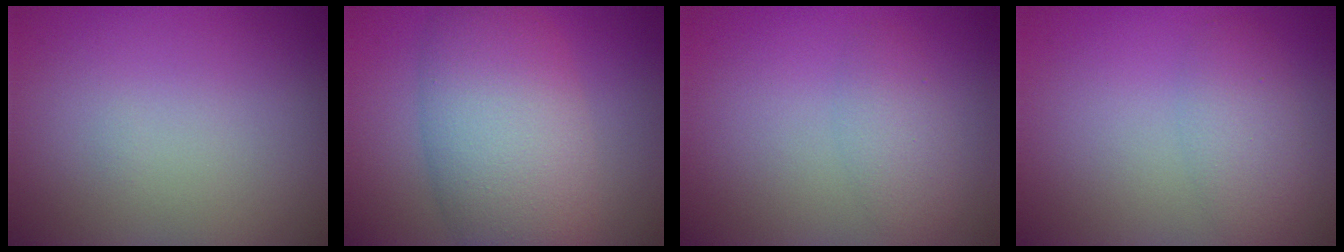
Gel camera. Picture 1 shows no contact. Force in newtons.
{"total": 8.9, "press": 8.9, "slide": 0.5}
{"total": 2.0, "press": 2.0, "slide": 0.1}
{"total": 2.8, "press": 2.8, "slide": 0.1}